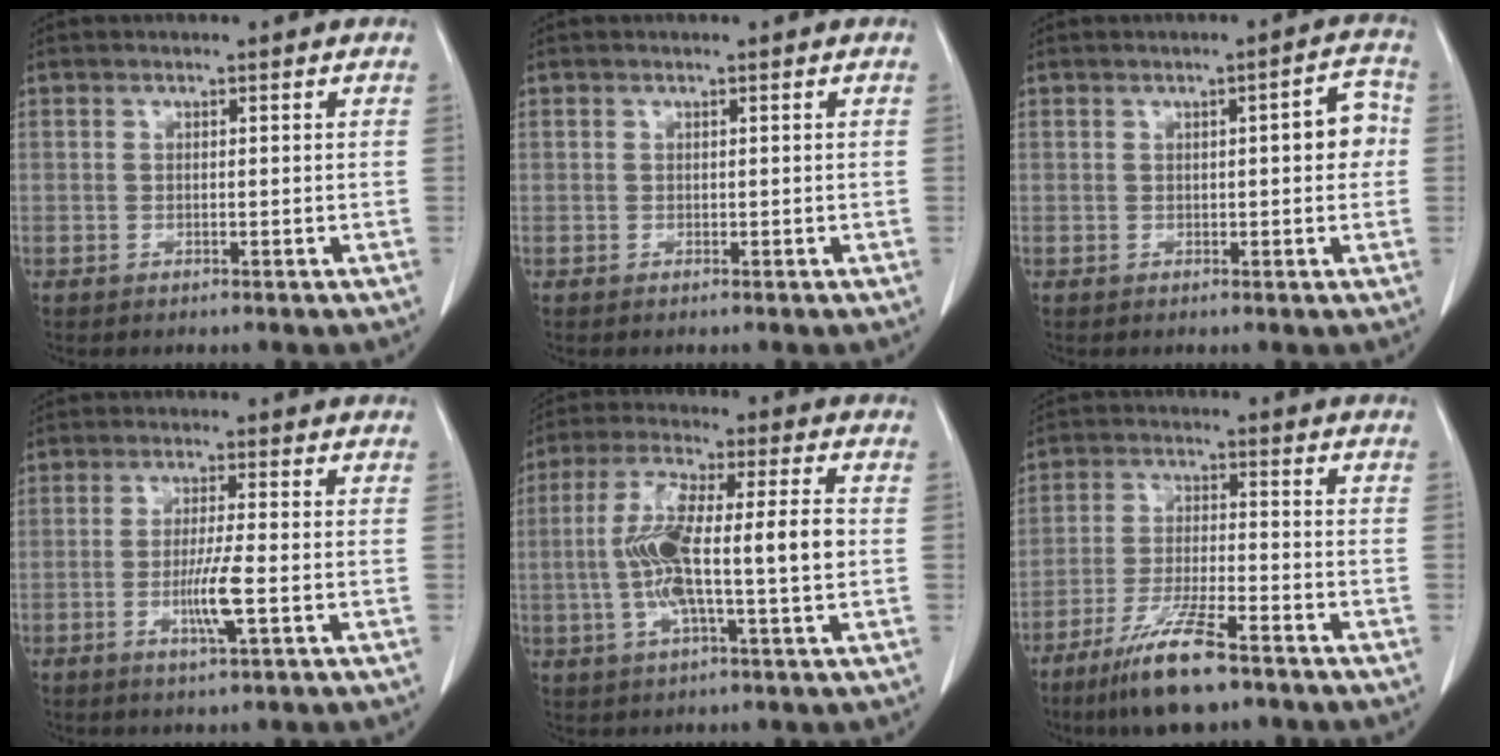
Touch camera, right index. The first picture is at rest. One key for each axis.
{"total": 0.0}
{"total": 4.4, "fx": 0.2, "fy": 1.3, "fz": 4.2, "tx": -0.046, "ty": 0.013, "tz": -0.004}
{"total": 5.5, "fx": -1.5, "fy": -0.2, "fz": 5.3, "tx": -0.098, "ty": -0.009, "tz": -0.027}
{"total": 13.1, "fx": -0.7, "fy": 1.5, "fz": 13.0, "tx": -0.249, "ty": 0.016, "tz": -0.014}
{"total": 10.7, "fx": -7.6, "fy": 1.4, "fz": 7.4, "tx": -0.145, "ty": -0.025, "tz": -0.138}